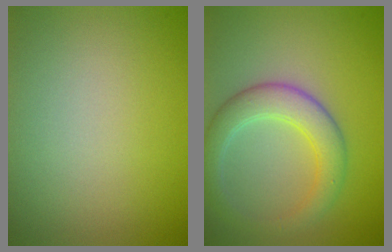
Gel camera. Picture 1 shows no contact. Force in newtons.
{"total": 4.4, "press": 4.4, "slide": 0.3}